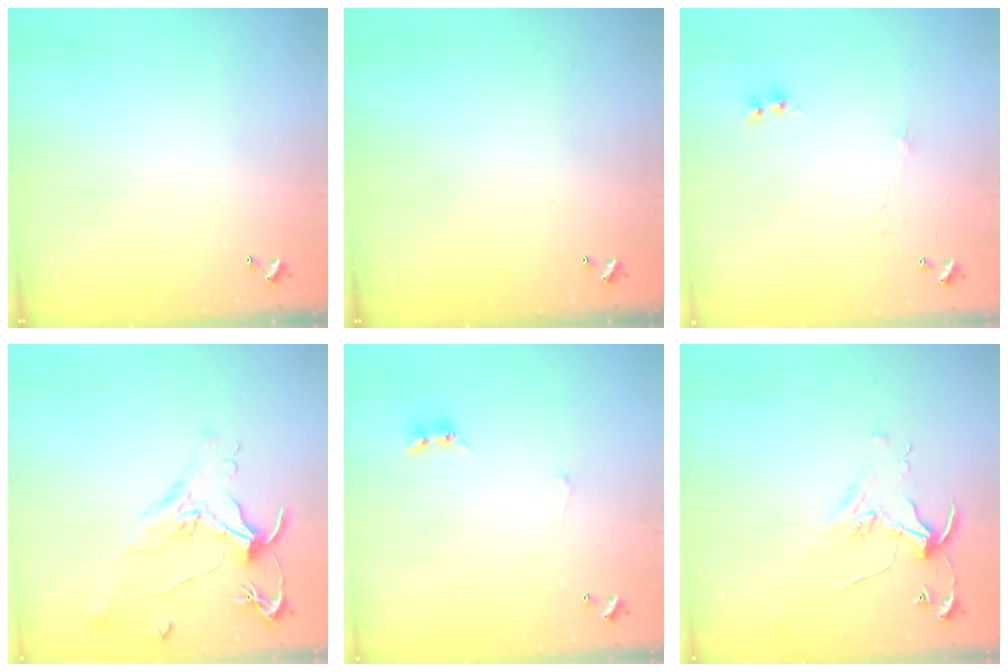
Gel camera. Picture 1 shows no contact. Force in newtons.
{"total": 0.0}
{"total": 0.0}
{"total": 1.6, "press": 1.5, "slide": 0.7}
{"total": 0.6, "press": 0.3, "slide": 0.5}
{"total": 2.1, "press": 2.1, "slide": 0.1}